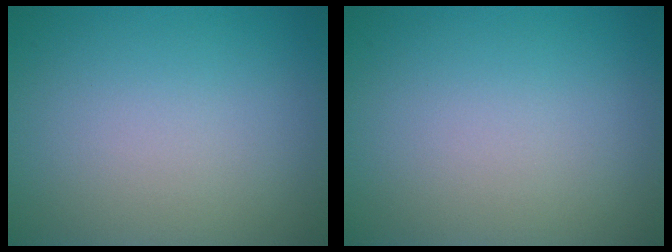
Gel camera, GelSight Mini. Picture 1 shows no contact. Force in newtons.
{"total": 0.0}